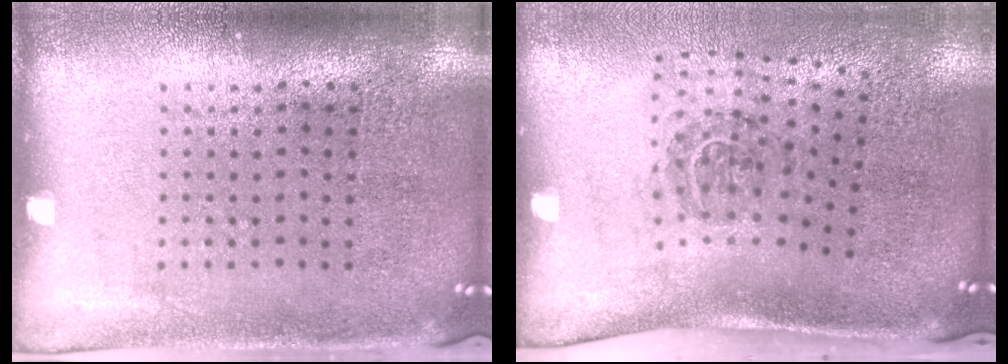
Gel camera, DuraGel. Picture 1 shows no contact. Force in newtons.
{"total": 1.9, "press": 1.2, "slide": 1.4}